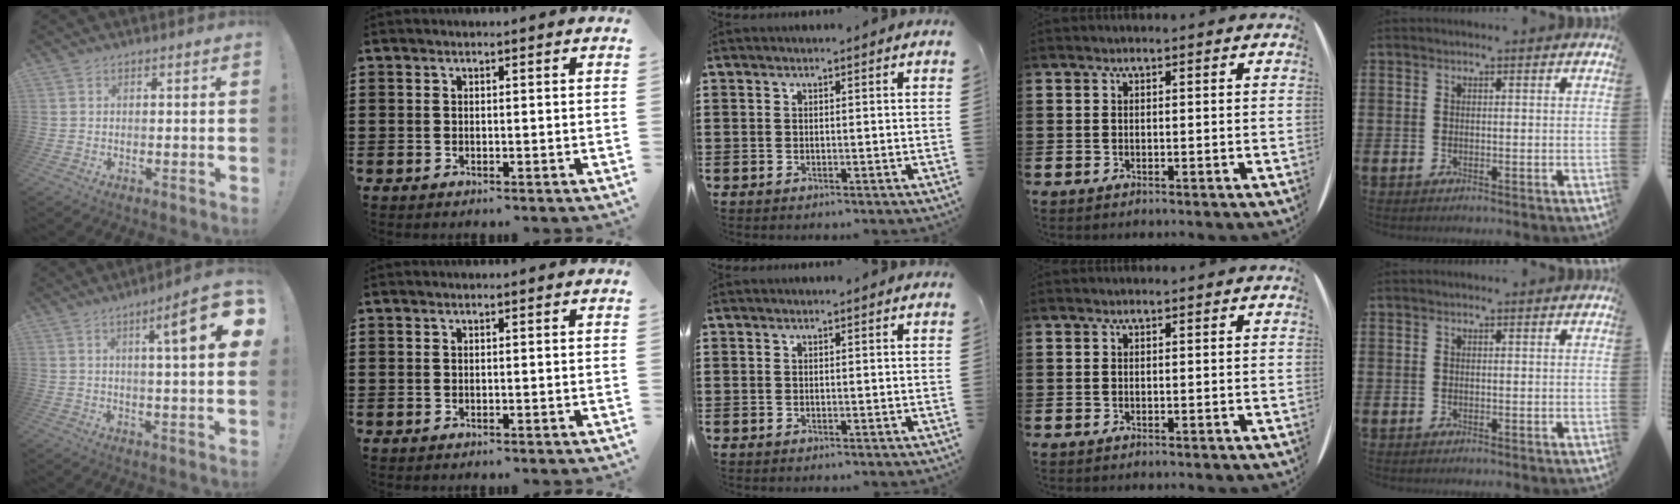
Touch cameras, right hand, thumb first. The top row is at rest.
{"thumb": {"total": 13.3, "force": [4.3, 1.3, 12.5], "torque": [-0.176, -0.021, 0.052]}}